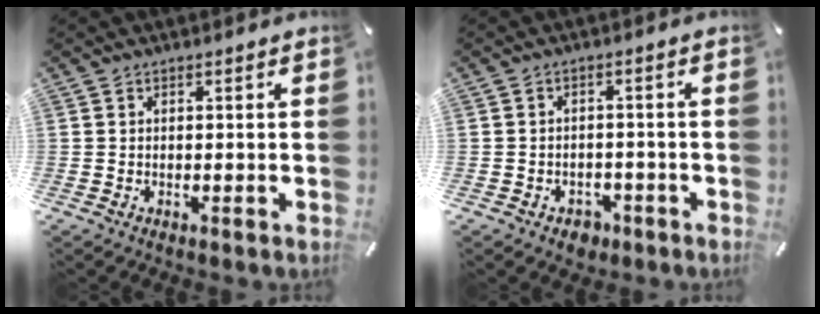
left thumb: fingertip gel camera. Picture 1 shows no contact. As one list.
[{"total": 3.5, "force": [-2.0, 2.6, 1.2], "torque": [-0.024, 0.006, -0.039]}]